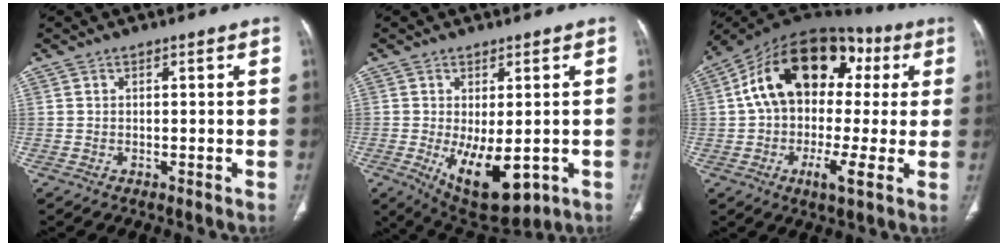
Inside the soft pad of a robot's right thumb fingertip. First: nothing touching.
{"total": 12.4, "force": [-3.5, 5.9, 10.3], "torque": [-0.144, -0.016, -0.029]}
{"total": 23.3, "force": [4.0, 12.9, 19.0], "torque": [-0.276, 0.034, 0.047]}